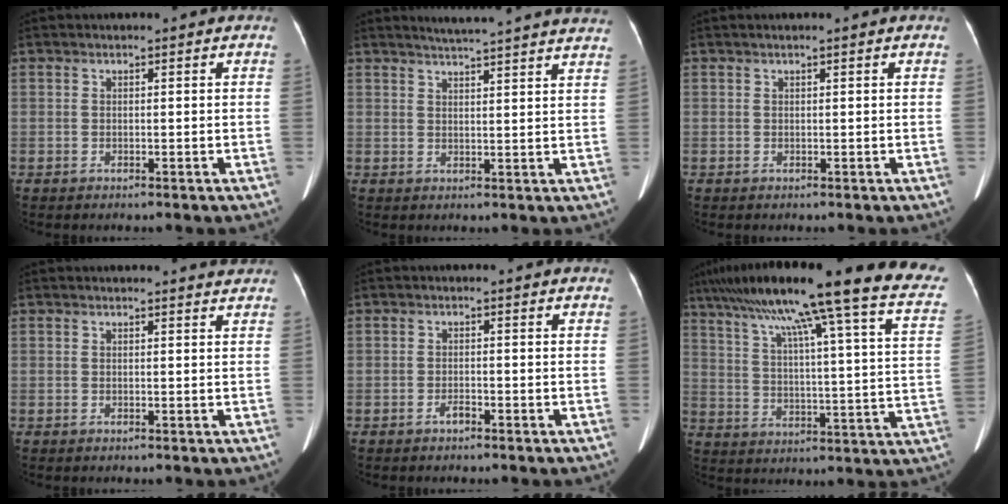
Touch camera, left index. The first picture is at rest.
{"total": 16.1, "force": [15.0, -0.1, 5.9], "torque": [-0.088, -0.015, 0.181]}
{"total": 0.0}
{"total": 1.4, "force": [1.3, -0.1, 0.0], "torque": [-0.008, -0.007, 0.009]}
{"total": 1.2, "force": [-1.0, 0.3, 0.6], "torque": [-0.012, 0.001, -0.015]}
{"total": 30.6, "force": [23.4, 0.7, 19.7], "torque": [-0.260, -0.015, 0.308]}